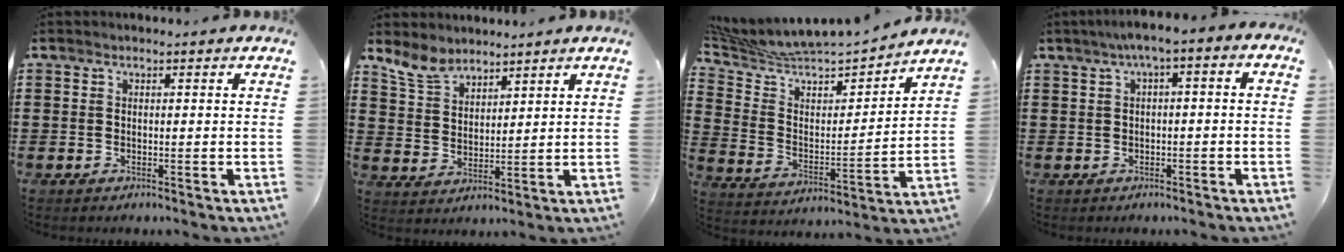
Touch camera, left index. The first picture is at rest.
{"total": 5.8, "force": [5.1, 2.2, 1.7], "torque": [-0.053, -0.013, 0.098]}
{"total": 6.2, "force": [5.7, 1.6, 1.5], "torque": [-0.064, -0.051, 0.094]}
{"total": 2.8, "force": [-1.3, 0.6, 2.4], "torque": [-0.043, 0.007, -0.031]}